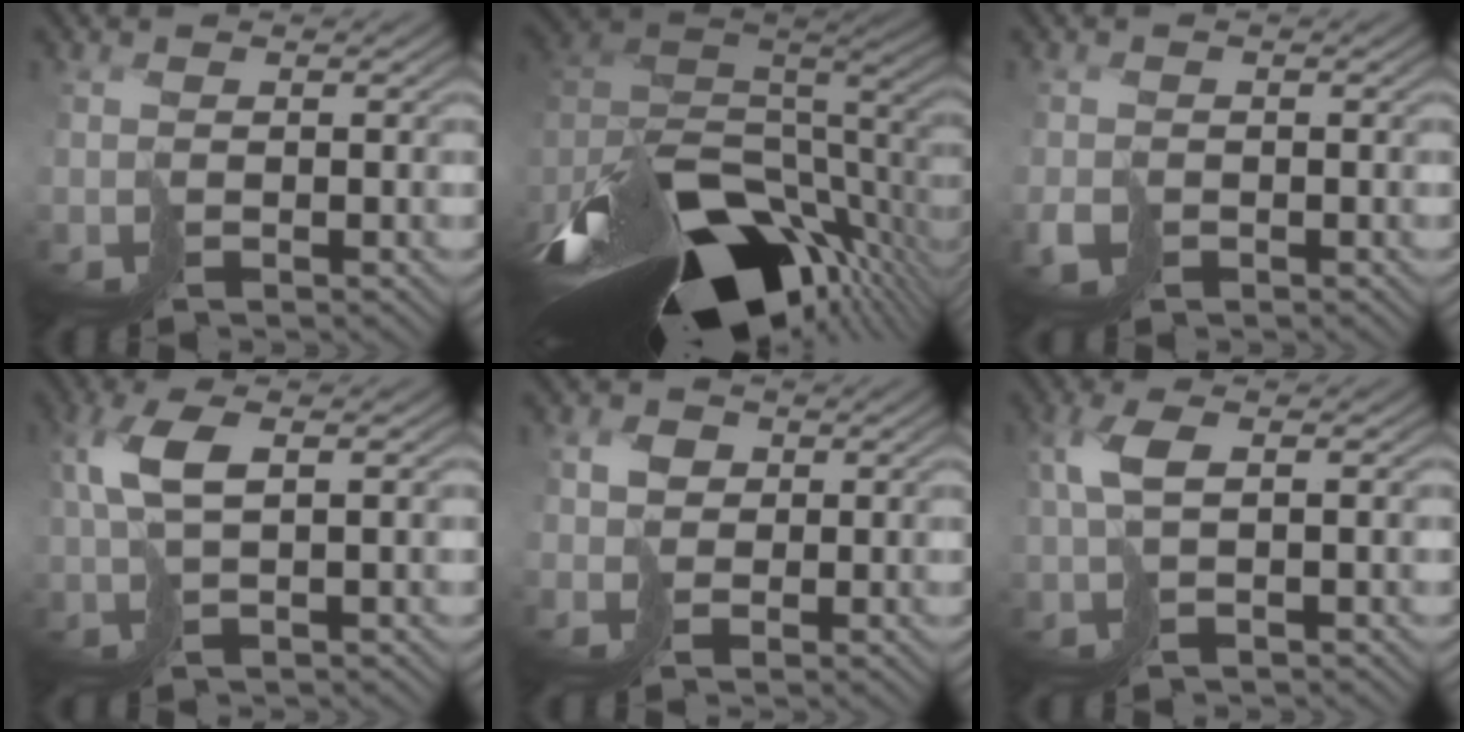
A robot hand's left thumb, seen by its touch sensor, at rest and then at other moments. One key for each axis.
{"total": 17.4, "fx": -8.3, "fy": 8.5, "fz": 12.7, "tx": -0.294, "ty": -0.020, "tz": -0.126}
{"total": 1.4, "fx": -0.7, "fy": 1.1, "fz": 0.2, "tx": -0.007, "ty": -0.005, "tz": -0.012}
{"total": 5.7, "fx": 1.7, "fy": 1.9, "fz": 5.1, "tx": -0.109, "ty": 0.015, "tz": 0.030}
{"total": 2.8, "fx": 0.6, "fy": 2.4, "fz": 1.2, "tx": -0.022, "ty": 0.002, "tz": 0.009}
{"total": 4.0, "fx": 1.0, "fy": 1.4, "fz": 3.7, "tx": -0.077, "ty": 0.011, "tz": 0.019}